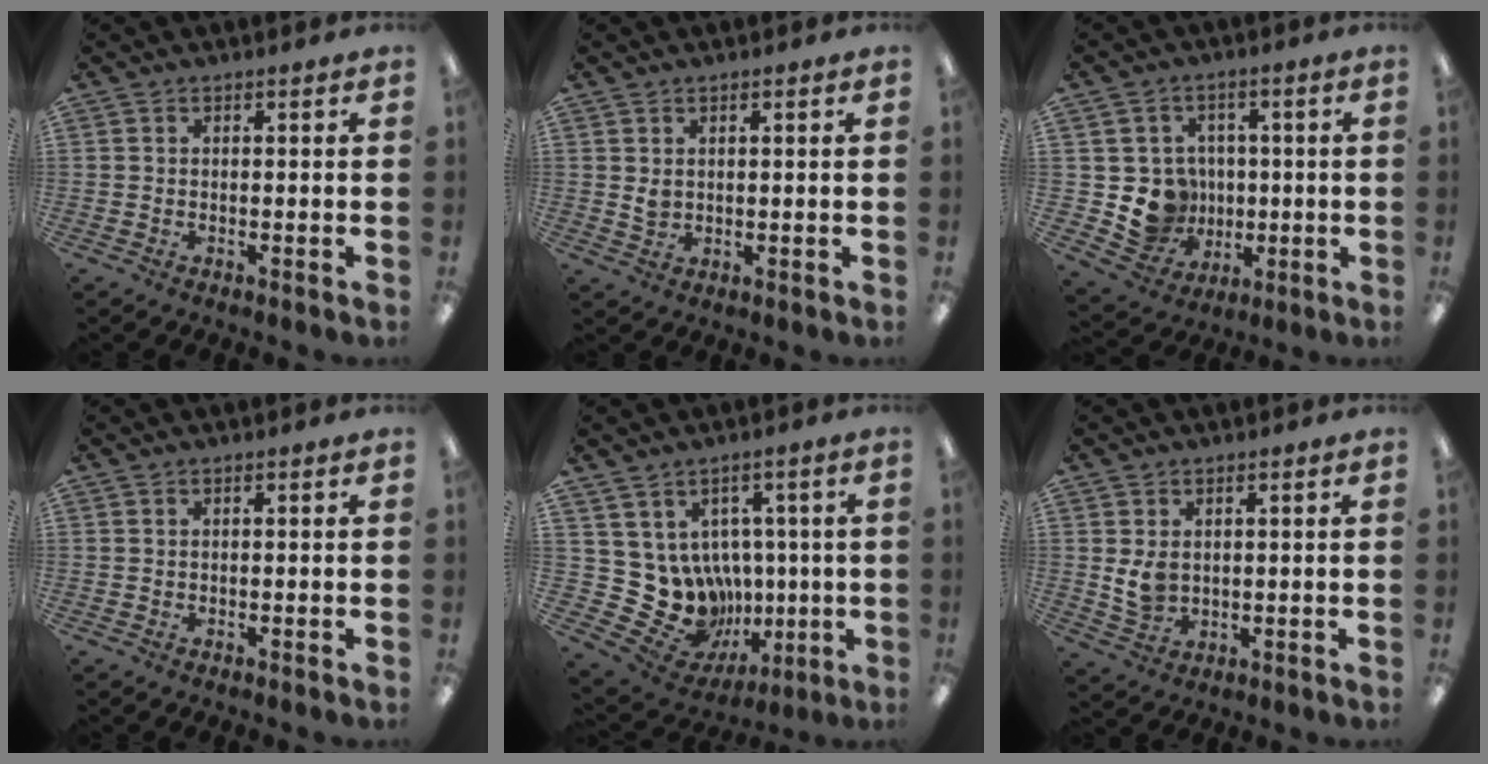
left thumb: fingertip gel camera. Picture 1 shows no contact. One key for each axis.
{"total": 2.3, "fx": 0.9, "fy": 1.7, "fz": 1.2, "tx": -0.018, "ty": 0.001, "tz": 0.014}
{"total": 10.3, "fx": -0.1, "fy": 10.0, "fz": 2.5, "tx": -0.061, "ty": 0.000, "tz": 0.013}
{"total": 0.0}
{"total": 13.5, "fx": -0.3, "fy": 12.5, "fz": 5.2, "tx": -0.123, "ty": -0.029, "tz": 0.026}
{"total": 5.3, "fx": 1.3, "fy": 4.0, "fz": 3.2, "tx": -0.061, "ty": -0.004, "tz": 0.023}